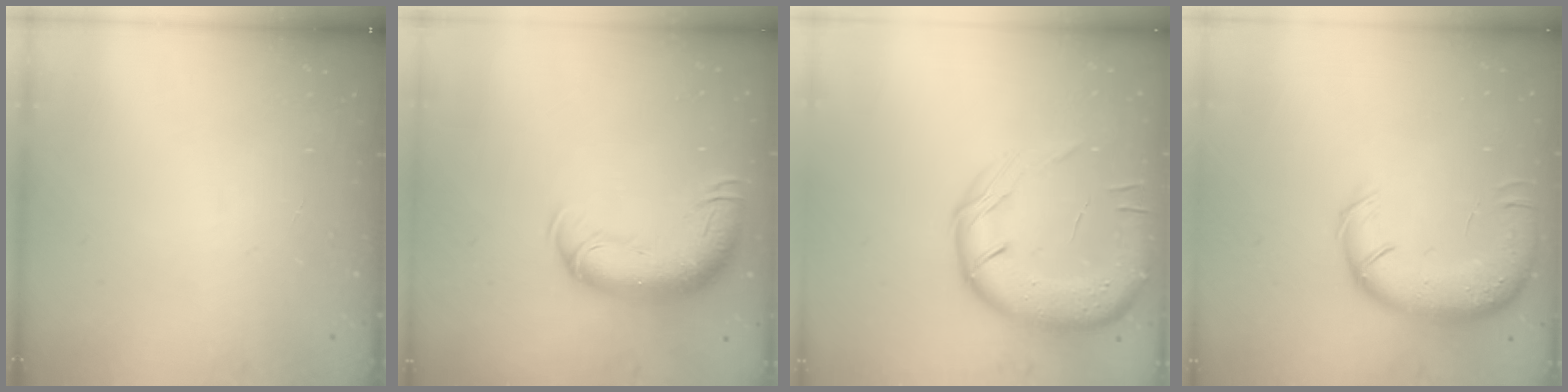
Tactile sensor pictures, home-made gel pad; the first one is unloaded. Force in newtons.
{"total": 15.2, "press": 14.8, "slide": 3.6}
{"total": 17.3, "press": 16.9, "slide": 3.5}
{"total": 13.8, "press": 13.3, "slide": 3.7}